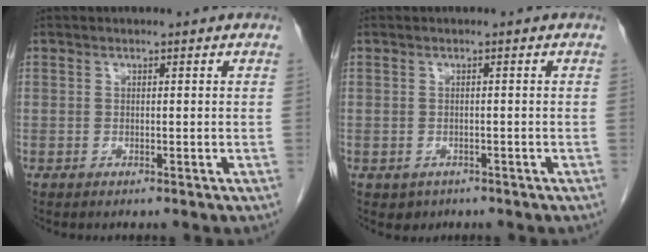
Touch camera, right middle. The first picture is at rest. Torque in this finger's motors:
{"motor_torque": [0.23, 0.08, -0.03, -0.01]}